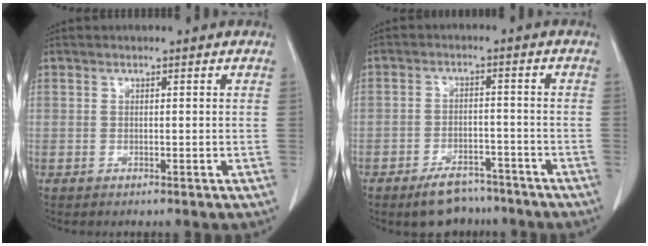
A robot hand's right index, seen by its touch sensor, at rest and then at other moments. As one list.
[{"total": 7.0, "force": [-5.6, 3.1, 2.7], "torque": [-0.042, 0.002, -0.085]}]